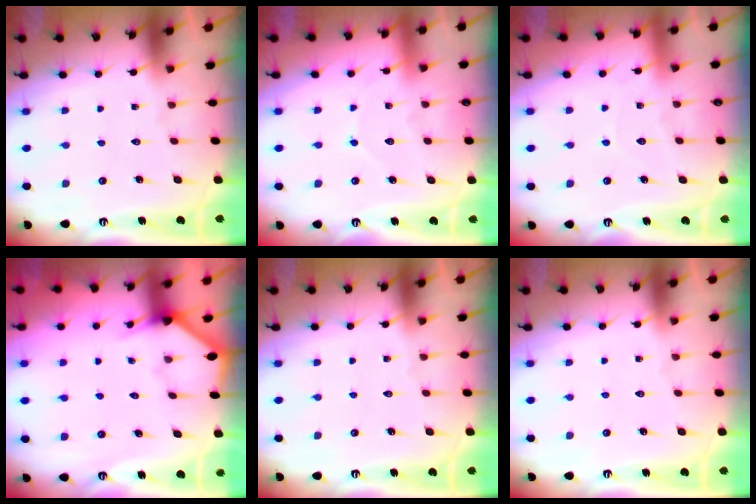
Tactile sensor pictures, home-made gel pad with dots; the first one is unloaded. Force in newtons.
{"total": 5.5, "press": 5.5, "slide": 0.3}
{"total": 4.6, "press": 4.6, "slide": 0.4}
{"total": 2.6, "press": 2.6, "slide": 0.3}
{"total": 0.0}
{"total": 0.0}